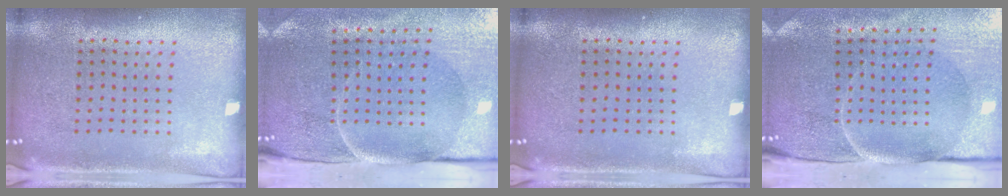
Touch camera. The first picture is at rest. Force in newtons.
{"total": 5.1, "press": 4.1, "slide": 3.1}
{"total": 0.0}
{"total": 5.0, "press": 3.9, "slide": 3.1}